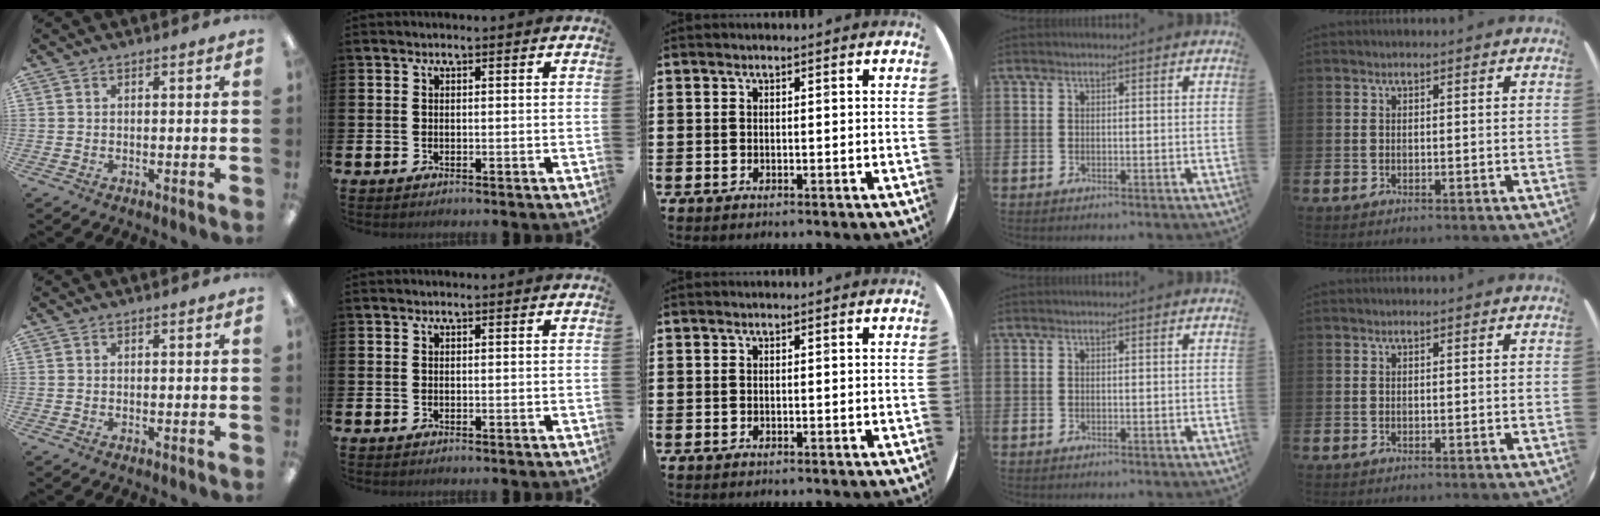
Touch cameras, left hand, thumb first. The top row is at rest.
{}